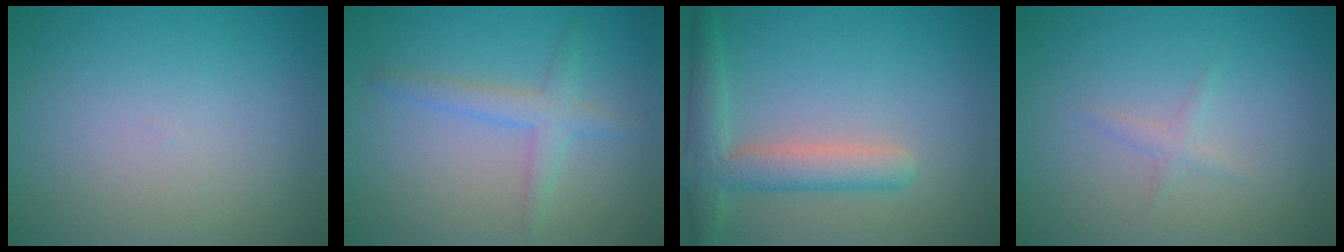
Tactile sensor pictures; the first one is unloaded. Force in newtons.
{"total": 2.4, "press": 2.4, "slide": 0.2}
{"total": 4.2, "press": 4.2, "slide": 0.2}
{"total": 0.9, "press": 0.9, "slide": 0.1}